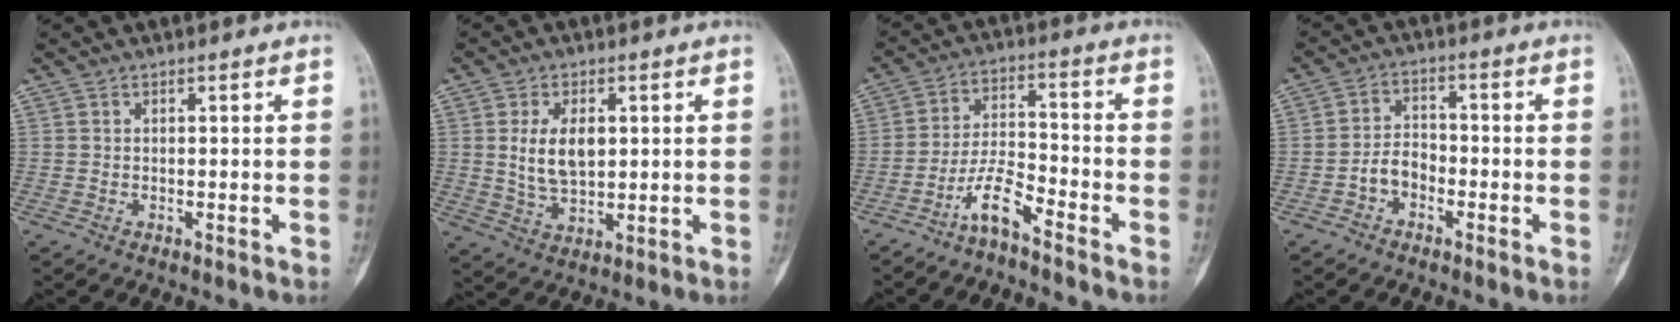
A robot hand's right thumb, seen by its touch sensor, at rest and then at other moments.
{"total": 8.2, "force": [1.5, 4.8, 6.5], "torque": [-0.107, -0.010, 0.035]}
{"total": 6.7, "force": [-5.0, 1.4, 4.2], "torque": [-0.082, 0.048, -0.100]}
{"total": 4.5, "force": [-2.2, 3.1, 2.5], "torque": [-0.029, 0.028, -0.048]}